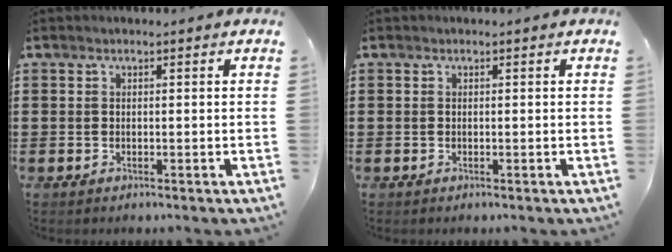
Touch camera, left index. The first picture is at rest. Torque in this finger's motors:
{"motor_torque": [0.00, 0.00, 0.00, 0.00]}